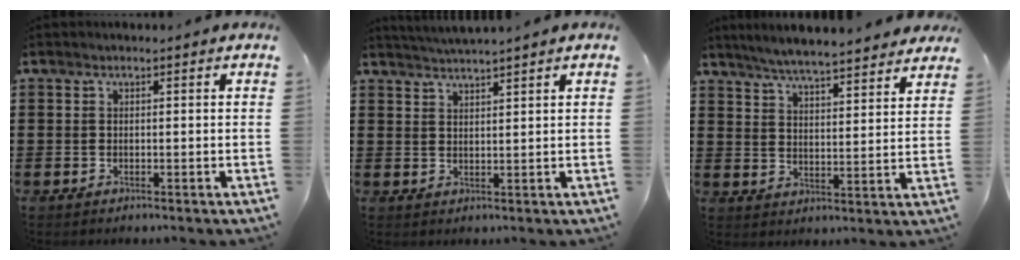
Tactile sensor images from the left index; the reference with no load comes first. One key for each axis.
{"total": 2.4, "fx": 2.3, "fy": -0.7, "fz": 0.2, "tx": -0.009, "ty": -0.005, "tz": 0.043}
{"total": 5.5, "fx": 5.3, "fy": -0.1, "fz": 1.4, "tx": -0.050, "ty": -0.029, "tz": 0.092}